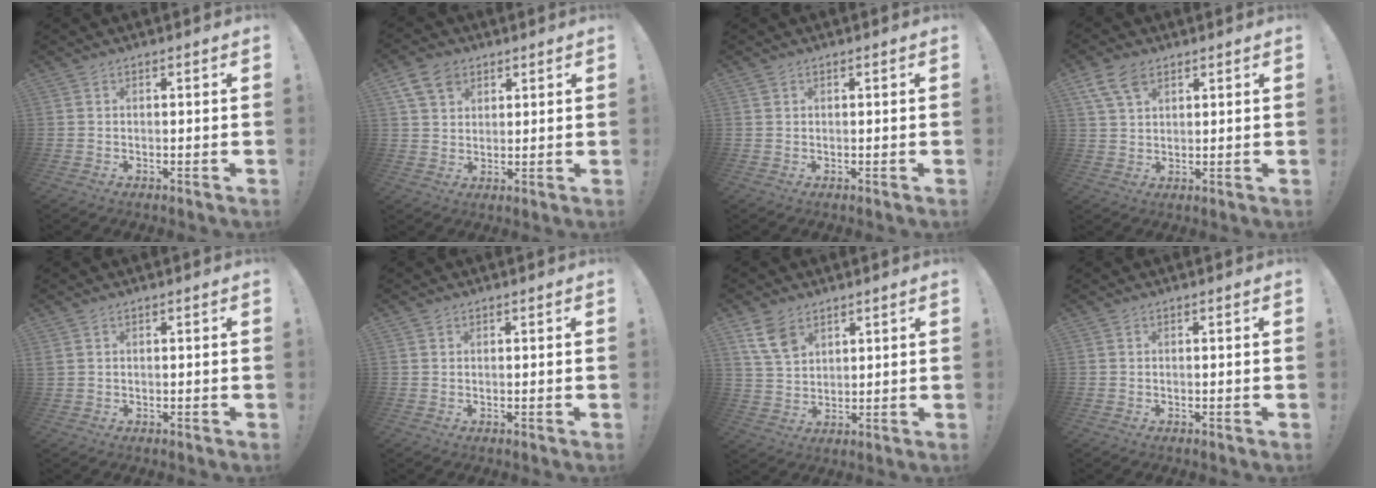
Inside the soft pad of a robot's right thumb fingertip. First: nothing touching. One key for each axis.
{"total": 8.5, "fx": 4.8, "fy": 5.9, "fz": 3.6, "tx": -0.055, "ty": -0.018, "tz": 0.094}
{"total": 0.7, "fx": 0.5, "fy": 0.5, "fz": 0.2, "tx": -0.009, "ty": 0.004, "tz": 0.010}
{"total": 8.1, "fx": 4.6, "fy": 4.8, "fz": 4.7, "tx": -0.082, "ty": -0.007, "tz": 0.091}
{"total": 1.1, "fx": 0.6, "fy": 0.8, "fz": 0.4, "tx": -0.008, "ty": 0.004, "tz": 0.011}
{"total": 0.8, "fx": 0.6, "fy": 0.6, "fz": 0.0, "tx": 0.008, "ty": -0.002, "tz": 0.010}
{"total": 8.9, "fx": 5.4, "fy": 5.5, "fz": 4.5, "tx": -0.082, "ty": -0.020, "tz": 0.110}
{"total": 0.0}